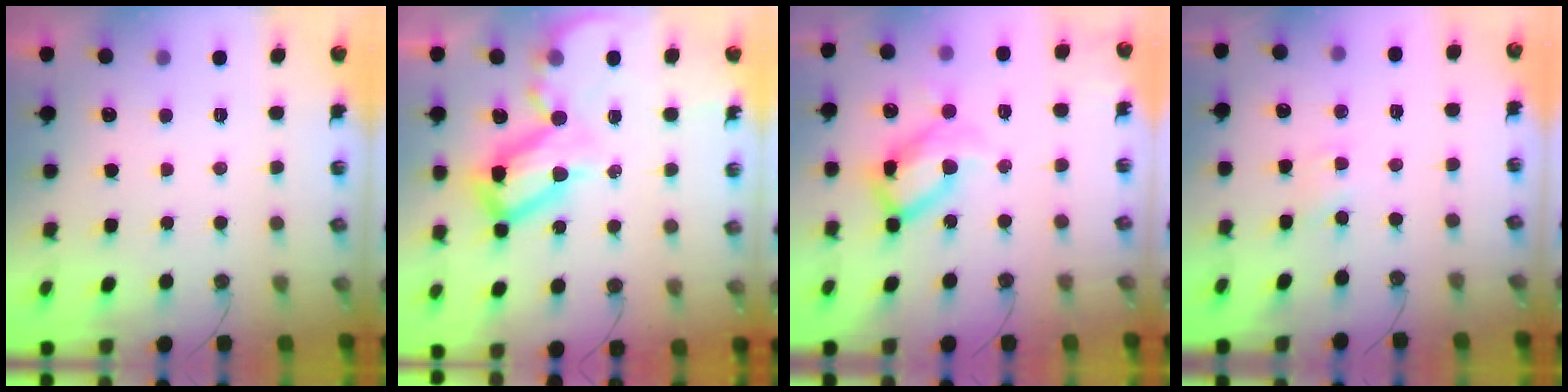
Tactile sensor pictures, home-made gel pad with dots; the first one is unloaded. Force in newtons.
{"total": 19.9, "press": 19.8, "slide": 2.3}
{"total": 17.1, "press": 17.0, "slide": 1.6}
{"total": 1.7, "press": 1.7, "slide": 0.2}